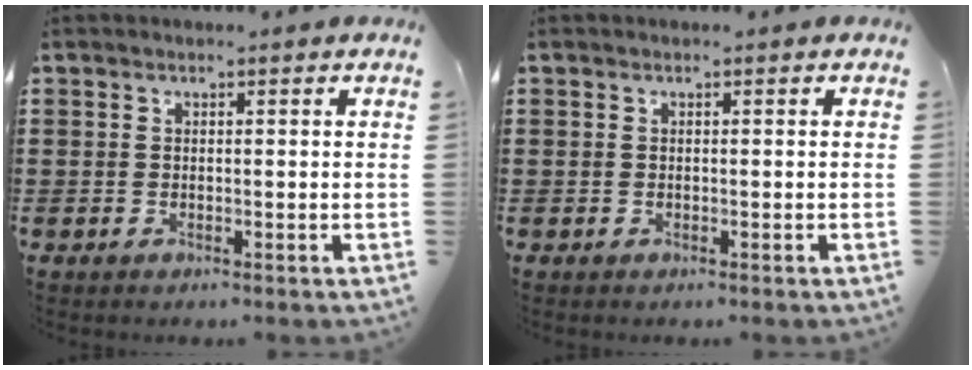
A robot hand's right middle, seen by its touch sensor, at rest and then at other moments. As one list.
[{"total": 0.0}]